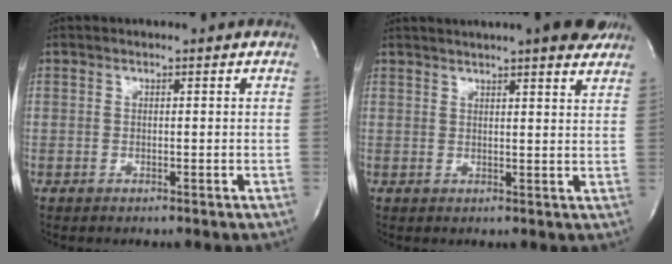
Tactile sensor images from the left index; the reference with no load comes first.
{"total": 13.0, "force": [11.1, 1.4, 6.6], "torque": [-0.100, 0.021, 0.134]}